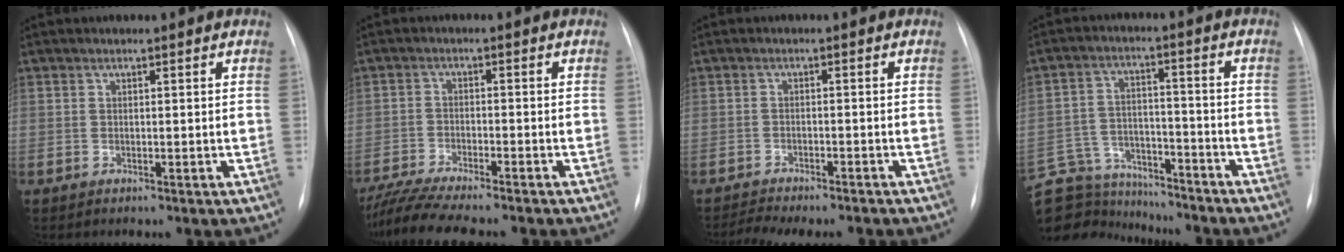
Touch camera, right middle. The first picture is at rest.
{"total": 10.0, "force": [-8.8, 0.0, 4.8], "torque": [-0.078, -0.017, -0.141]}
{"total": 9.8, "force": [-8.9, 1.2, 3.9], "torque": [-0.052, -0.001, -0.117]}
{"total": 17.2, "force": [-15.9, 5.1, 4.2], "torque": [-0.104, 0.025, -0.246]}